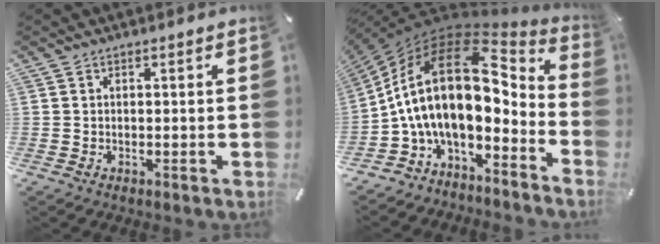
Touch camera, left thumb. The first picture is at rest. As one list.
[{"total": 24.0, "force": [1.8, 13.0, 20.1], "torque": [-0.410, -0.028, 0.033]}]